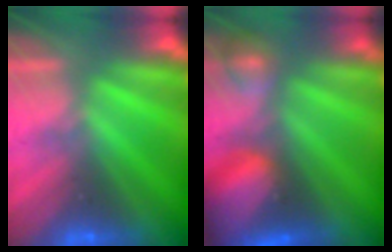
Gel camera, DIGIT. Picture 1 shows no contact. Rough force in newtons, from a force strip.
{"total": 6.0}